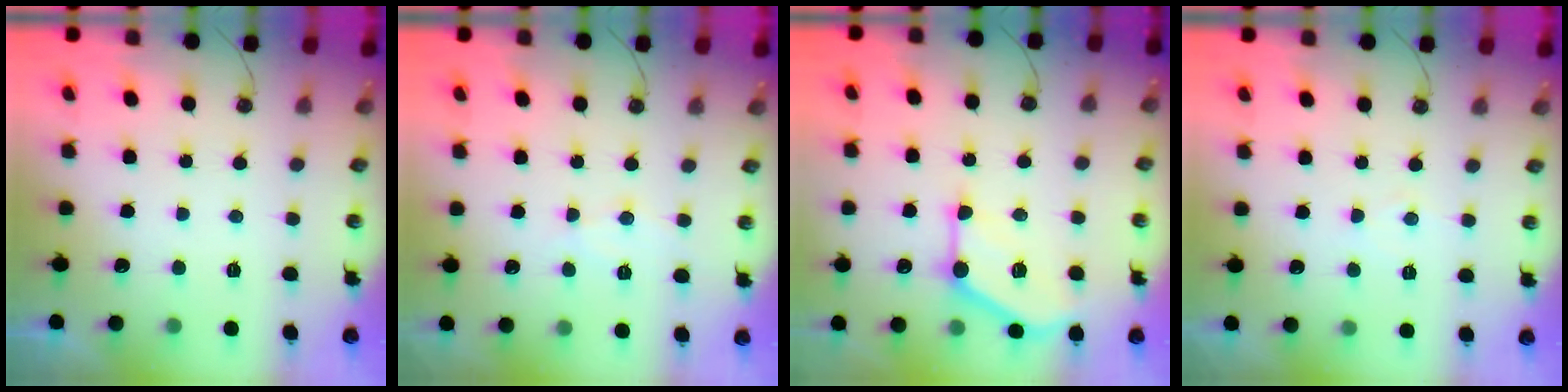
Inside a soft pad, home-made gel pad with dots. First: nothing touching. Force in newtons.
{"total": 5.9, "press": 5.9, "slide": 0.2}
{"total": 13.7, "press": 13.7, "slide": 0.3}
{"total": 3.7, "press": 3.7, "slide": 0.5}